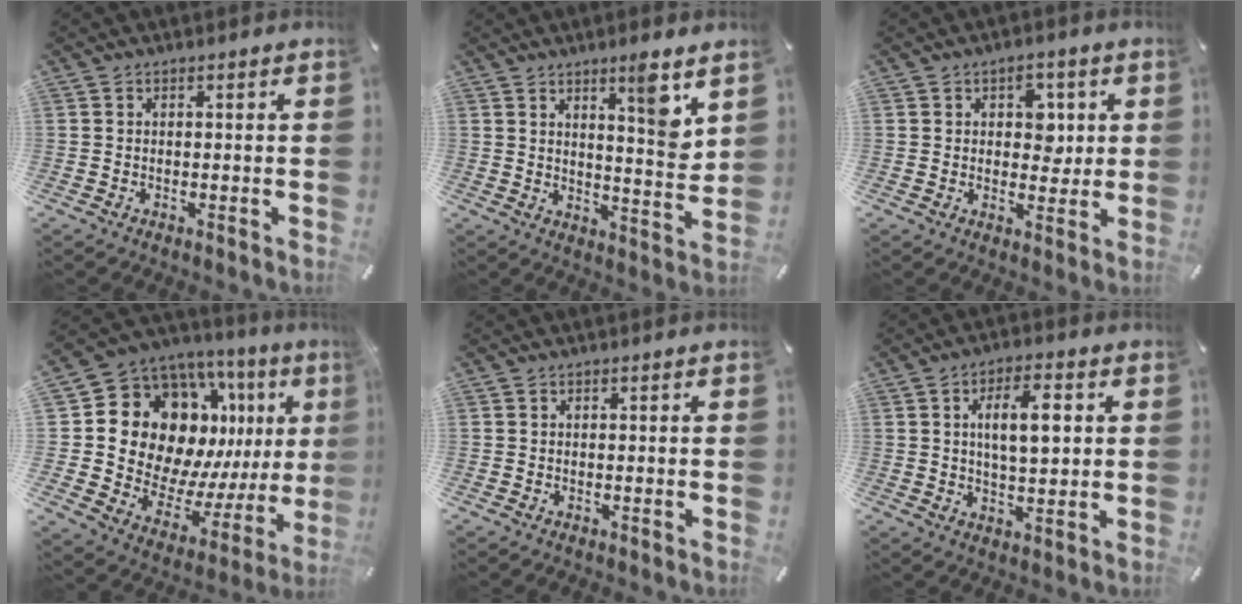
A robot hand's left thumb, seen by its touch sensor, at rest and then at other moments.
{"total": 9.0, "force": [5.5, 1.2, 6.9], "torque": [-0.090, -0.047, 0.083]}
{"total": 6.0, "force": [1.4, 4.6, 3.6], "torque": [-0.033, -0.006, 0.015]}
{"total": 19.6, "force": [7.1, 14.6, 11.0], "torque": [-0.180, -0.076, 0.161]}
{"total": 0.0}
{"total": 9.6, "force": [2.1, 4.5, 8.2], "torque": [-0.138, -0.002, 0.028]}